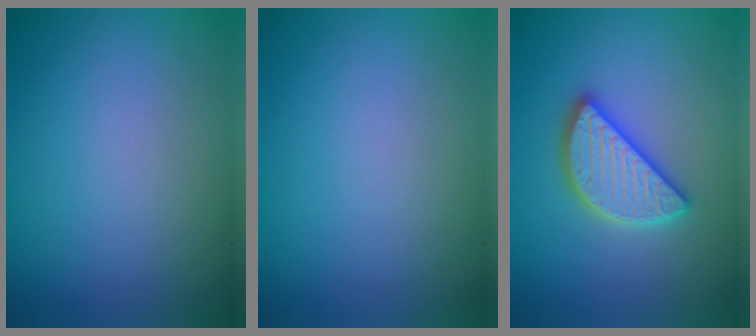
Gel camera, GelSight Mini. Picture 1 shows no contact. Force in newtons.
{"total": 0.0}
{"total": 4.7, "press": 4.7, "slide": 0.4}